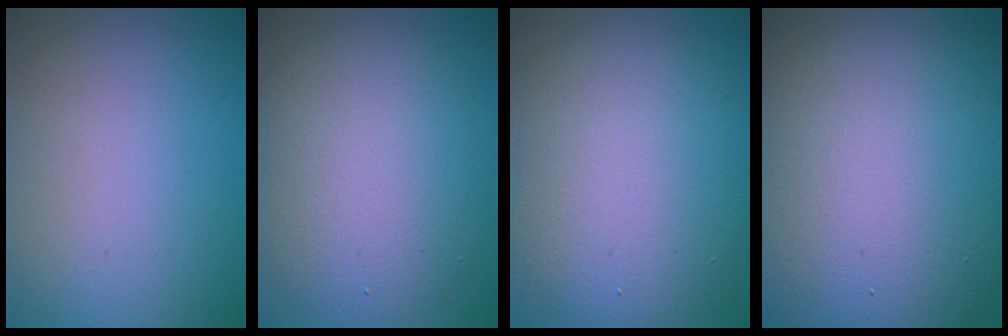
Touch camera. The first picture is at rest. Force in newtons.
{"total": 7.0, "press": 7.0, "slide": 0.4}
{"total": 9.6, "press": 9.6, "slide": 0.6}
{"total": 14.9, "press": 14.9, "slide": 1.1}